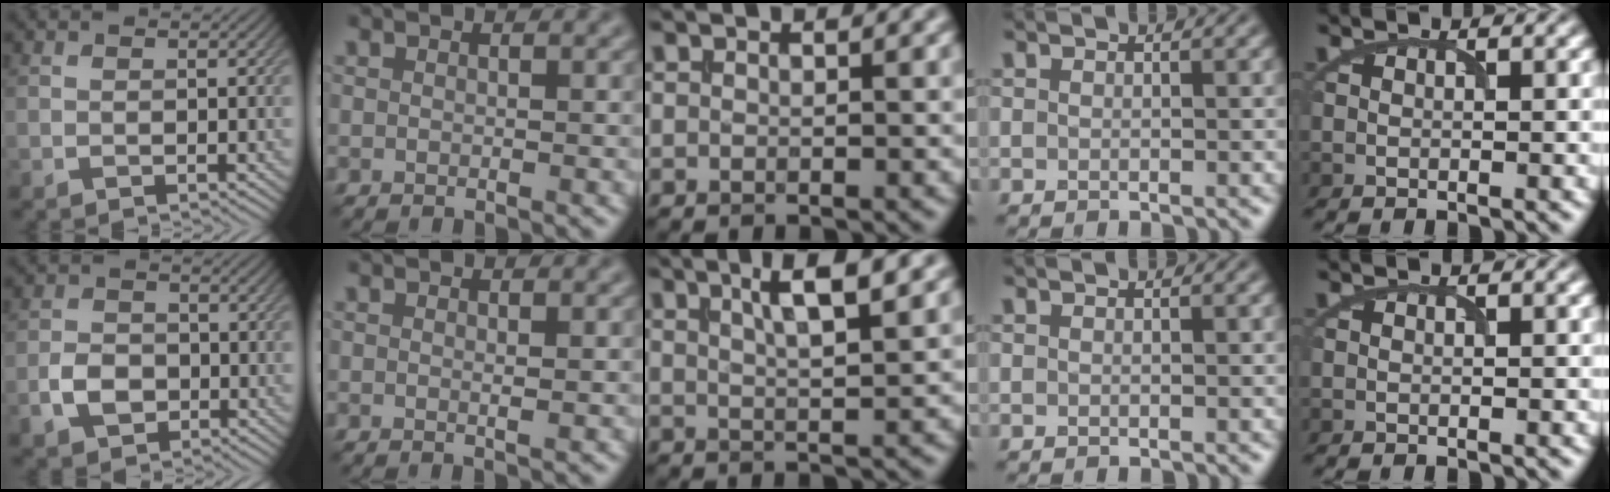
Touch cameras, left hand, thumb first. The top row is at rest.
{"thumb": {"total": 4.4, "force": [-1.6, 3.2, 2.5], "torque": [-0.053, -0.003, -0.035]}, "index": {"total": 0.6, "force": [0.2, 0.0, 0.6], "torque": [-0.007, -0.002, 0.001]}, "middle": {"total": 4.8, "force": [2.4, 1.0, 4.0], "torque": [-0.057, 0.008, 0.037]}}